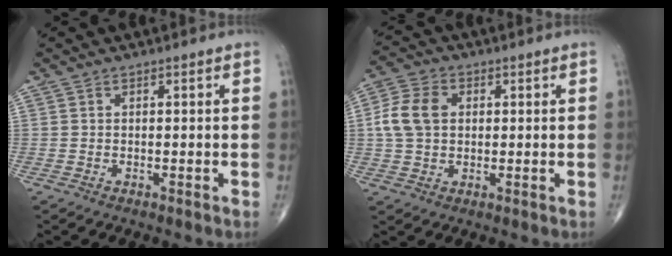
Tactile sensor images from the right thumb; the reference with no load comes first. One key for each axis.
{"total": 8.2, "fx": 1.1, "fy": 6.0, "fz": 5.5, "tx": -0.106, "ty": 0.012, "tz": 0.017}